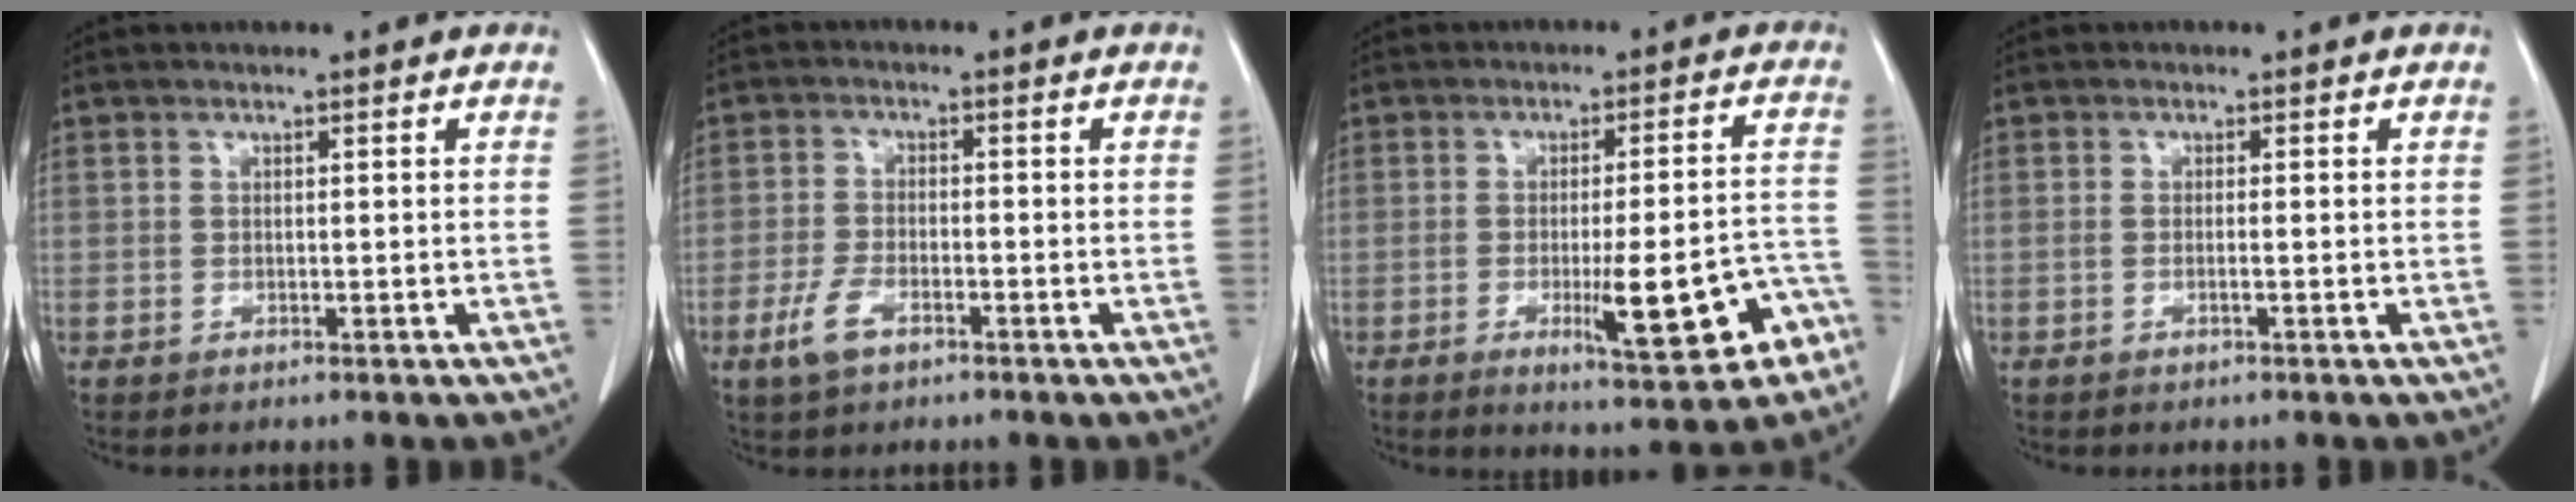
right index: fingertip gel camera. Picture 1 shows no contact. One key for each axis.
{"total": 4.4, "fx": -2.5, "fy": 1.8, "fz": 3.2, "tx": -0.072, "ty": -0.002, "tz": -0.045}
{"total": 12.0, "fx": -5.1, "fy": 2.0, "fz": 10.6, "tx": -0.137, "ty": 0.009, "tz": -0.060}
{"total": 0.8, "fx": -0.3, "fy": -0.1, "fz": 0.7, "tx": -0.015, "ty": 0.000, "tz": -0.005}